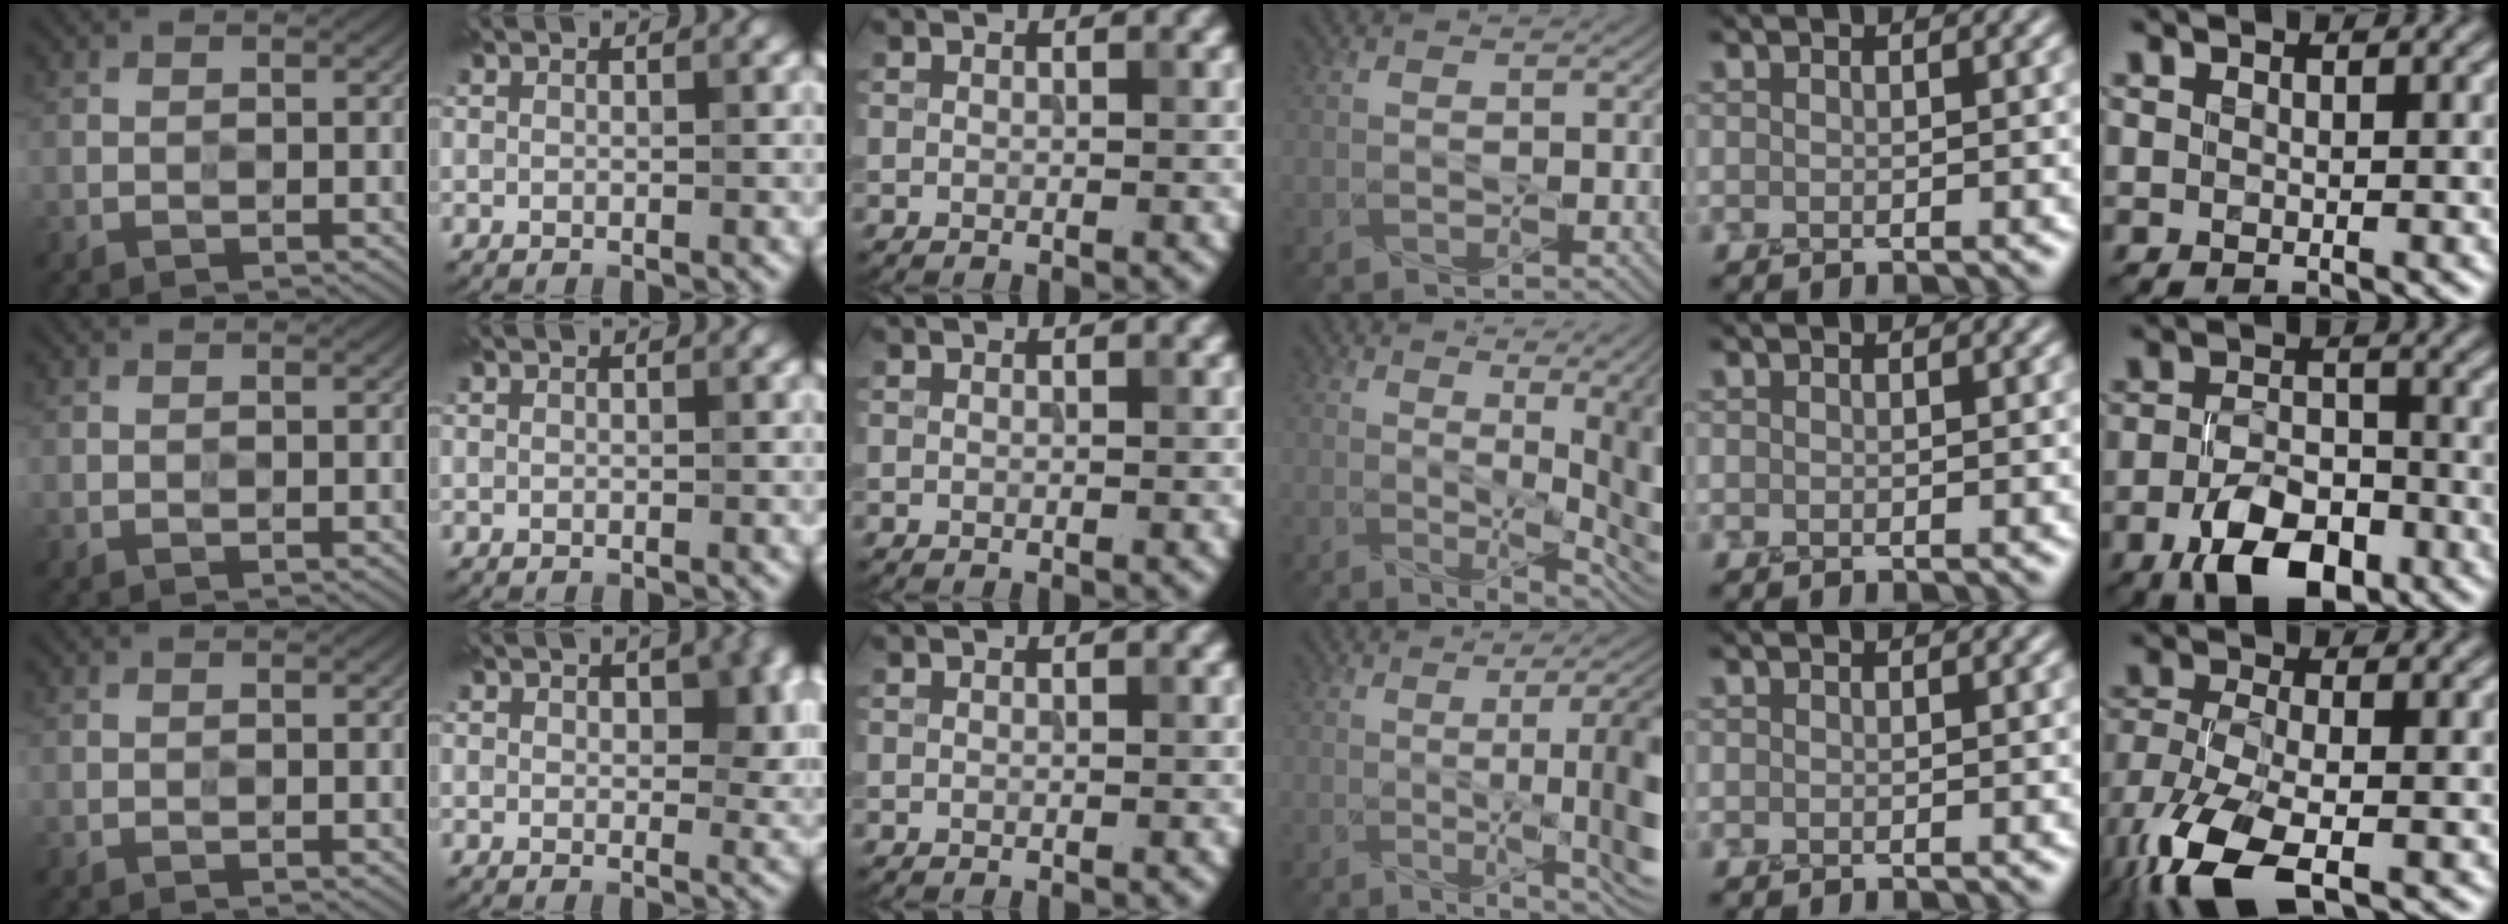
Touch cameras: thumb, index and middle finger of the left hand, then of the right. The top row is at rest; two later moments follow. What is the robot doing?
{"motion": "screw", "object": "flashlight"}